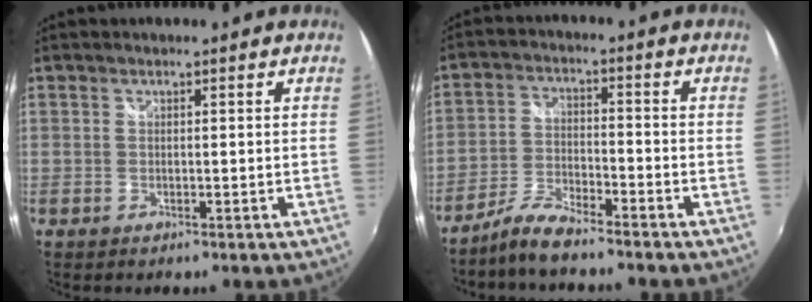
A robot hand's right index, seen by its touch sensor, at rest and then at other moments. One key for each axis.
{"total": 6.4, "fx": -5.6, "fy": 1.0, "fz": 3.0, "tx": -0.070, "ty": 0.002, "tz": -0.110}